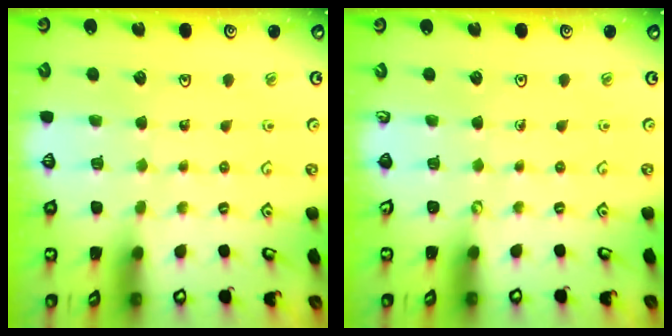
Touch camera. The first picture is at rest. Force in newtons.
{"total": 0.0}